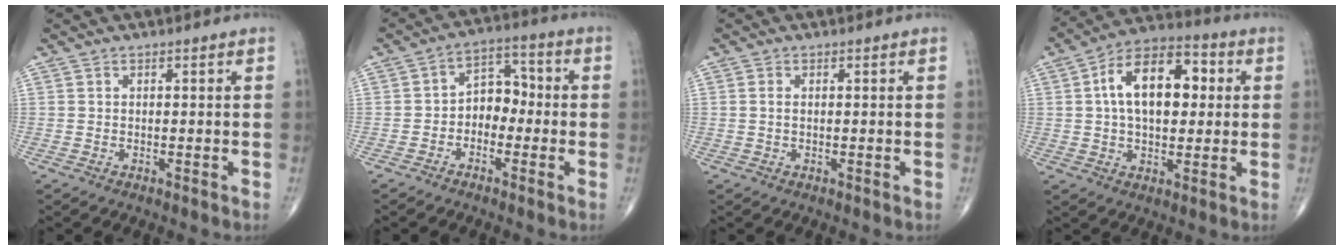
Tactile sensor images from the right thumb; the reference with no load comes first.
{"total": 6.6, "force": [-1.6, 4.9, 4.1], "torque": [-0.035, 0.038, -0.044]}
{"total": 1.0, "force": [0.1, 0.6, 0.8], "torque": [-0.021, 0.002, 0.001]}
{"total": 15.6, "force": [2.6, 9.0, 12.4], "torque": [-0.184, 0.022, 0.036]}